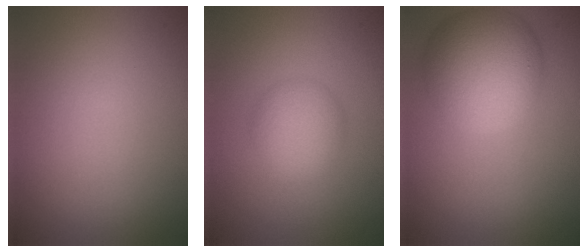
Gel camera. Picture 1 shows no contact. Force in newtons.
{"total": 3.4, "press": 3.4, "slide": 0.1}
{"total": 7.7, "press": 7.7, "slide": 0.4}